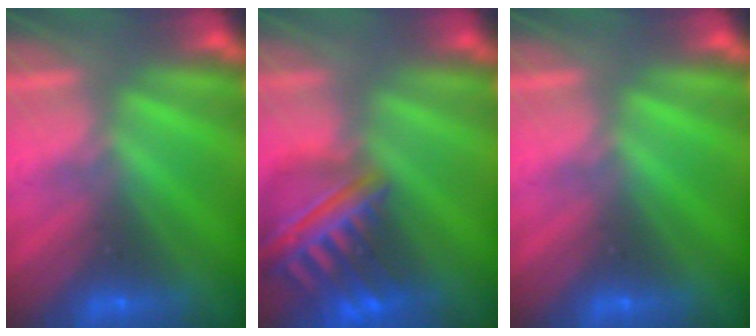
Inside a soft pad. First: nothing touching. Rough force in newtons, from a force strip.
{"total": 8.3}
{"total": 0.0}